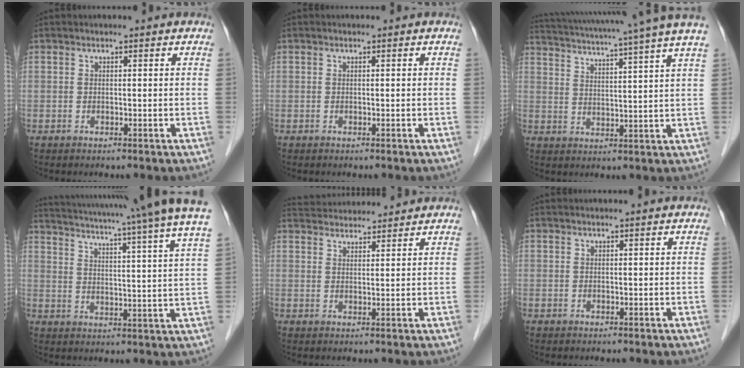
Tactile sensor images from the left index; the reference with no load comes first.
{"total": 0.0}
{"total": 19.8, "force": [16.9, -1.7, 10.1], "torque": [-0.180, -0.014, 0.223]}
{"total": 25.5, "force": [22.1, -0.8, 12.7], "torque": [-0.207, -0.043, 0.274]}
{"total": 8.2, "force": [8.0, 0.8, 1.5], "torque": [-0.032, 0.035, 0.123]}
{"total": 0.7, "force": [0.6, -0.1, 0.3], "torque": [-0.007, 0.006, 0.012]}